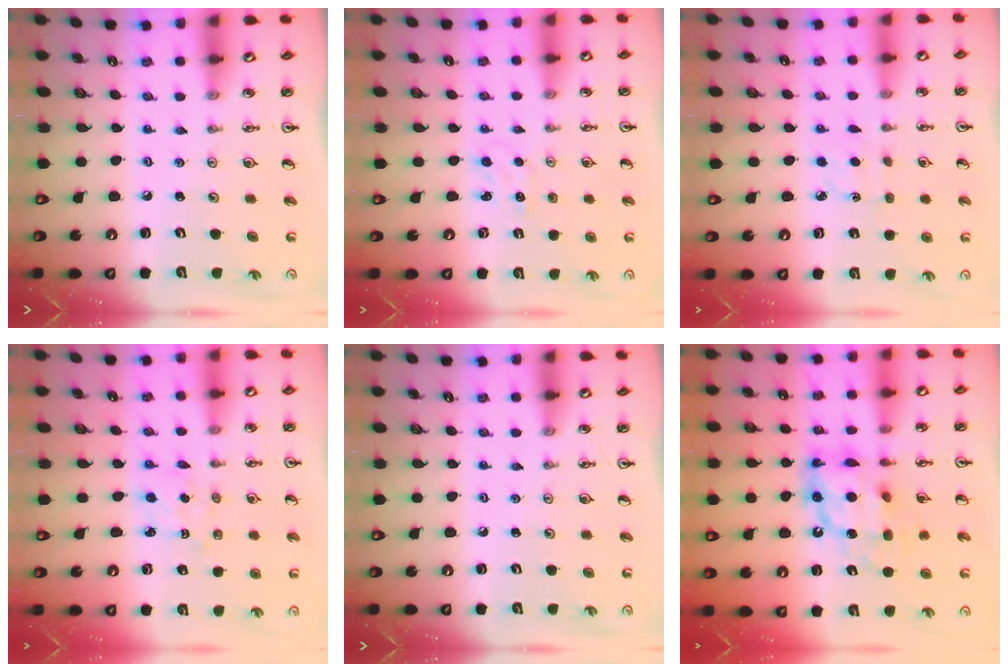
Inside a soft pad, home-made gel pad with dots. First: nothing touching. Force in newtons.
{"total": 2.3, "press": 2.3, "slide": 0.2}
{"total": 2.9, "press": 2.9, "slide": 0.5}
{"total": 2.0, "press": 1.9, "slide": 0.6}
{"total": 0.0}
{"total": 13.2, "press": 13.1, "slide": 1.1}